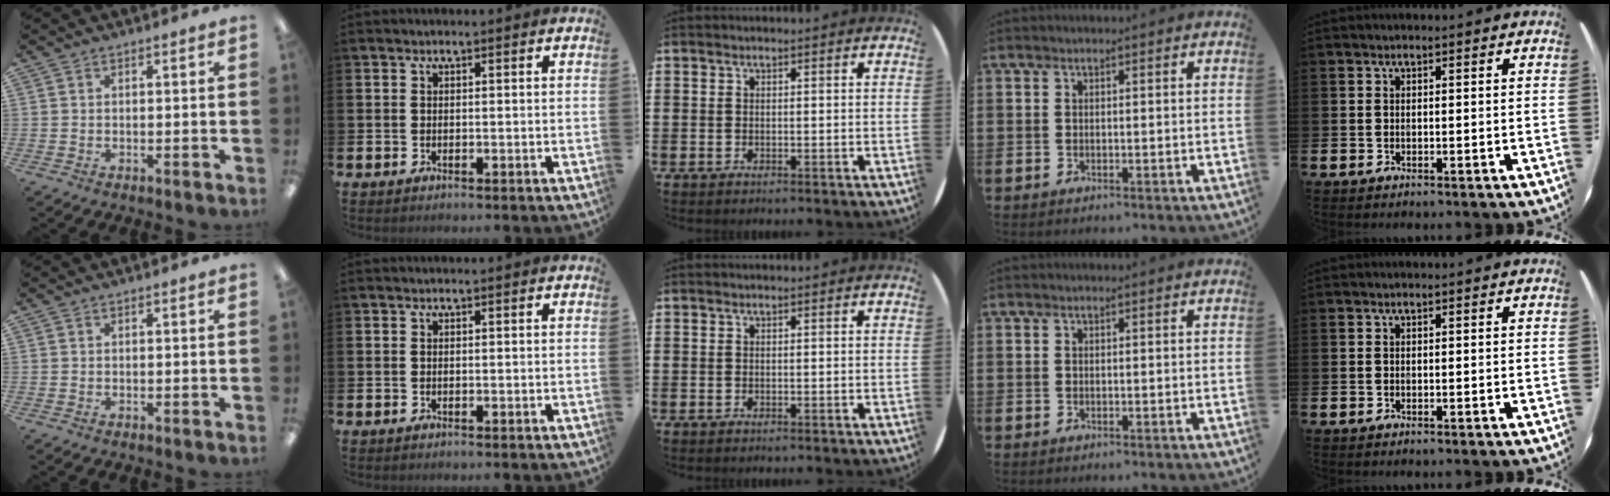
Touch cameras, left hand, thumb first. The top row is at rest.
{}